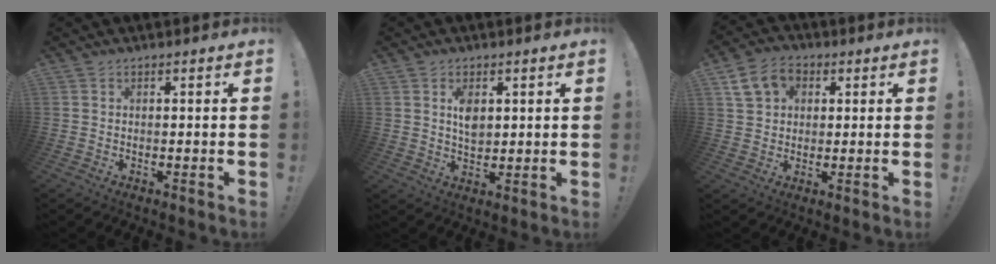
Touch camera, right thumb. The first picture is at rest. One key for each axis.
{"total": 5.5, "fx": 1.7, "fy": 3.5, "fz": 3.9, "tx": -0.053, "ty": -0.006, "tz": 0.026}
{"total": 9.3, "fx": 3.8, "fy": 7.2, "fz": 4.7, "tx": -0.080, "ty": 0.002, "tz": 0.077}